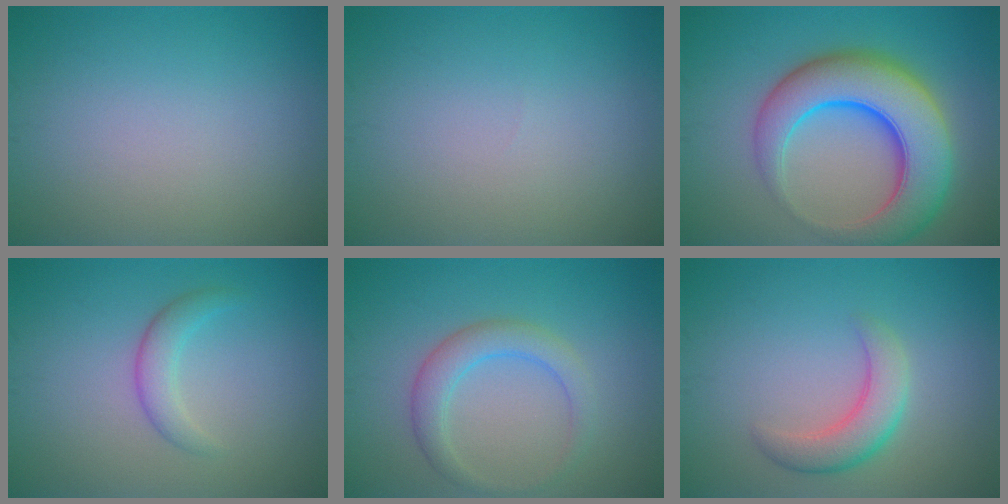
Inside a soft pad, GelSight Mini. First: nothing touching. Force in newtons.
{"total": 0.0}
{"total": 10.1, "press": 10.1, "slide": 0.5}
{"total": 2.2, "press": 2.2, "slide": 0.1}
{"total": 3.1, "press": 3.1, "slide": 0.1}
{"total": 3.5, "press": 3.5, "slide": 0.1}